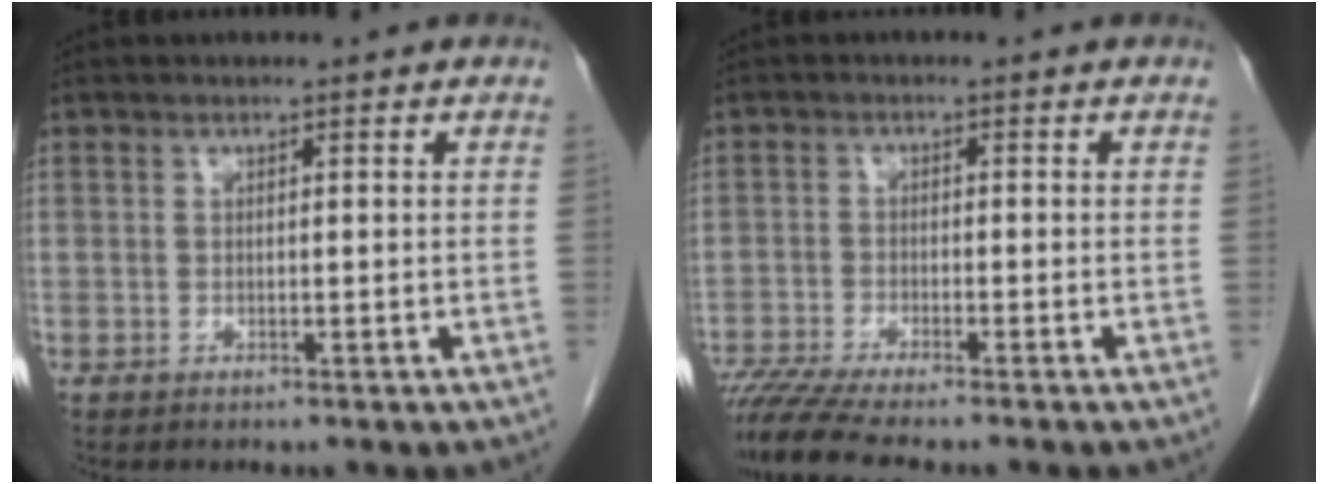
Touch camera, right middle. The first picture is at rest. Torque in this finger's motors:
{"motor_torque": [0.94, -1.20, 0.40, 0.12]}